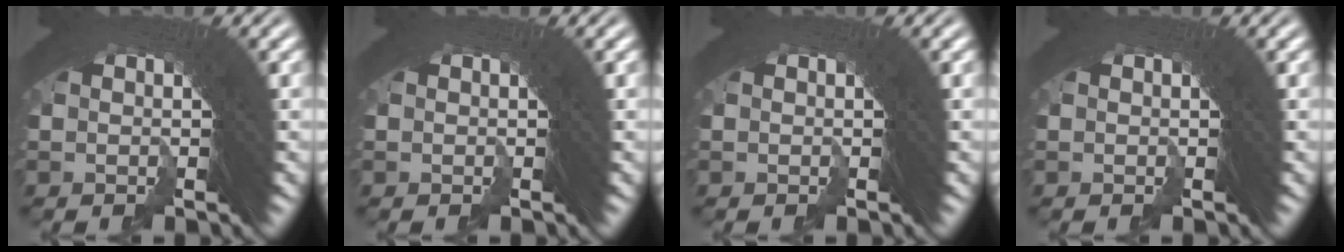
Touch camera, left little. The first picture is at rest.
{"total": 0.0}
{"total": 0.0}
{"total": 0.0}